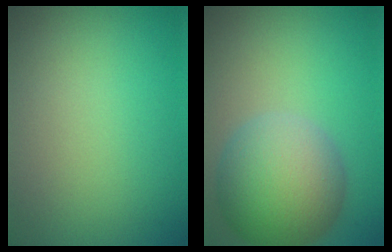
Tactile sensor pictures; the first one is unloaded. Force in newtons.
{"total": 7.7, "press": 7.7, "slide": 0.3}